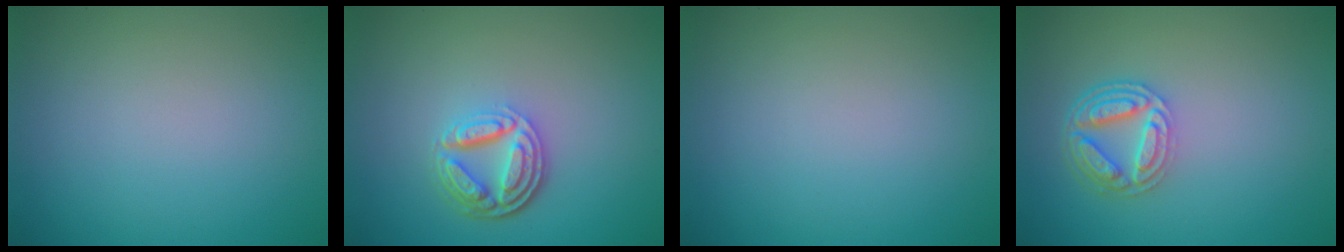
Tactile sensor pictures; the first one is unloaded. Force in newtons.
{"total": 4.6, "press": 3.5, "slide": 3.0}
{"total": 0.0}
{"total": 4.7, "press": 3.6, "slide": 2.9}